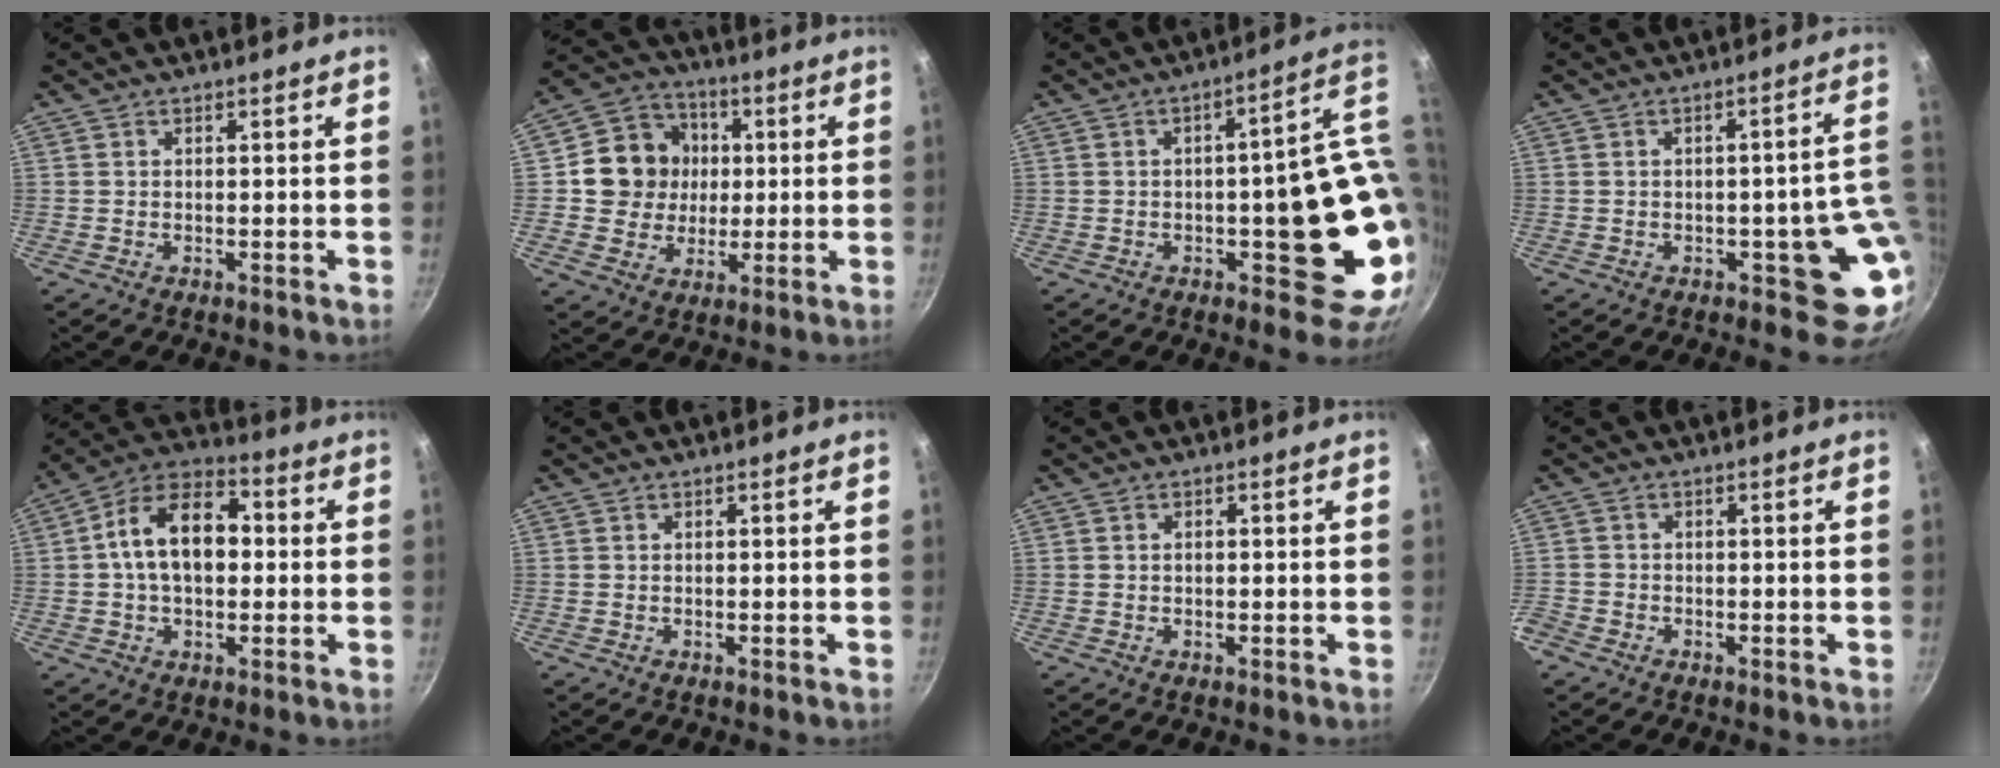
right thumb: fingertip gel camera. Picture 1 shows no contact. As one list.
[{"total": 12.5, "force": [1.4, 11.5, 4.6], "torque": [-0.048, 0.016, 0.015]}, {"total": 16.7, "force": [0.6, 5.9, 15.6], "torque": [-0.148, -0.011, 0.010]}, {"total": 9.3, "force": [-0.9, 4.7, 7.9], "torque": [-0.029, 0.011, -0.007]}, {"total": 15.1, "force": [1.1, 9.6, 11.6], "torque": [-0.161, 0.033, -0.002]}, {"total": 0.0}, {"total": 0.9, "force": [0.0, 0.6, 0.6], "torque": [-0.009, 0.004, -0.001]}, {"total": 2.7, "force": [-1.7, 1.8, 1.0], "torque": [-0.032, 0.003, -0.038]}]